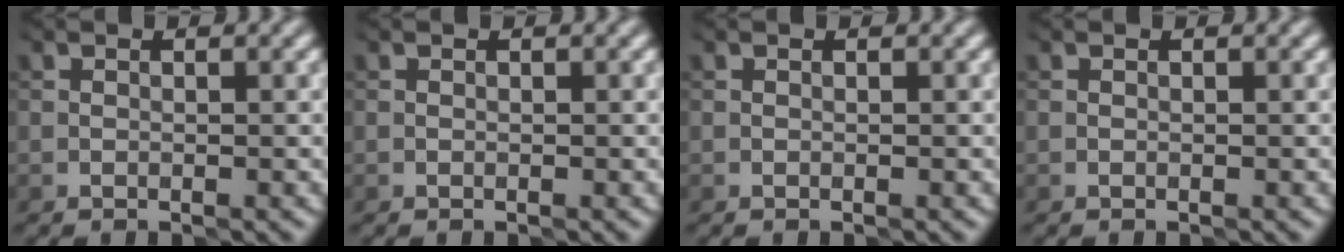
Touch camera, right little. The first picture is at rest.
{"total": 0.0}
{"total": 0.0}
{"total": 0.0}